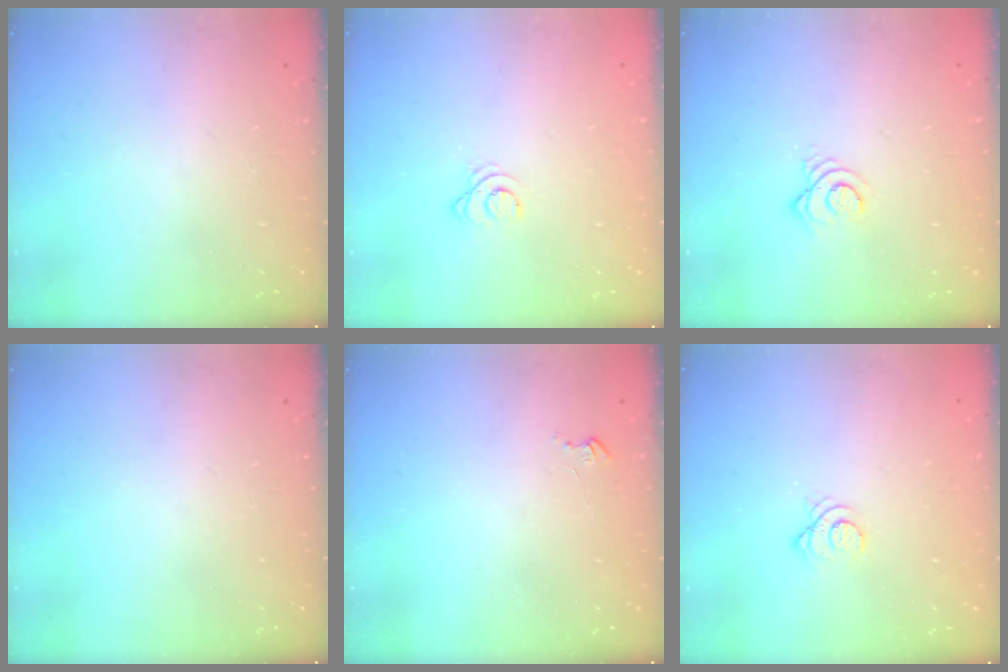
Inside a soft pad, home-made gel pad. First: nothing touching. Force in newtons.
{"total": 2.4, "press": 2.4, "slide": 0.3}
{"total": 5.5, "press": 5.5, "slide": 0.4}
{"total": 0.0}
{"total": 2.6, "press": 2.6, "slide": 0.3}
{"total": 3.1, "press": 3.1, "slide": 0.1}